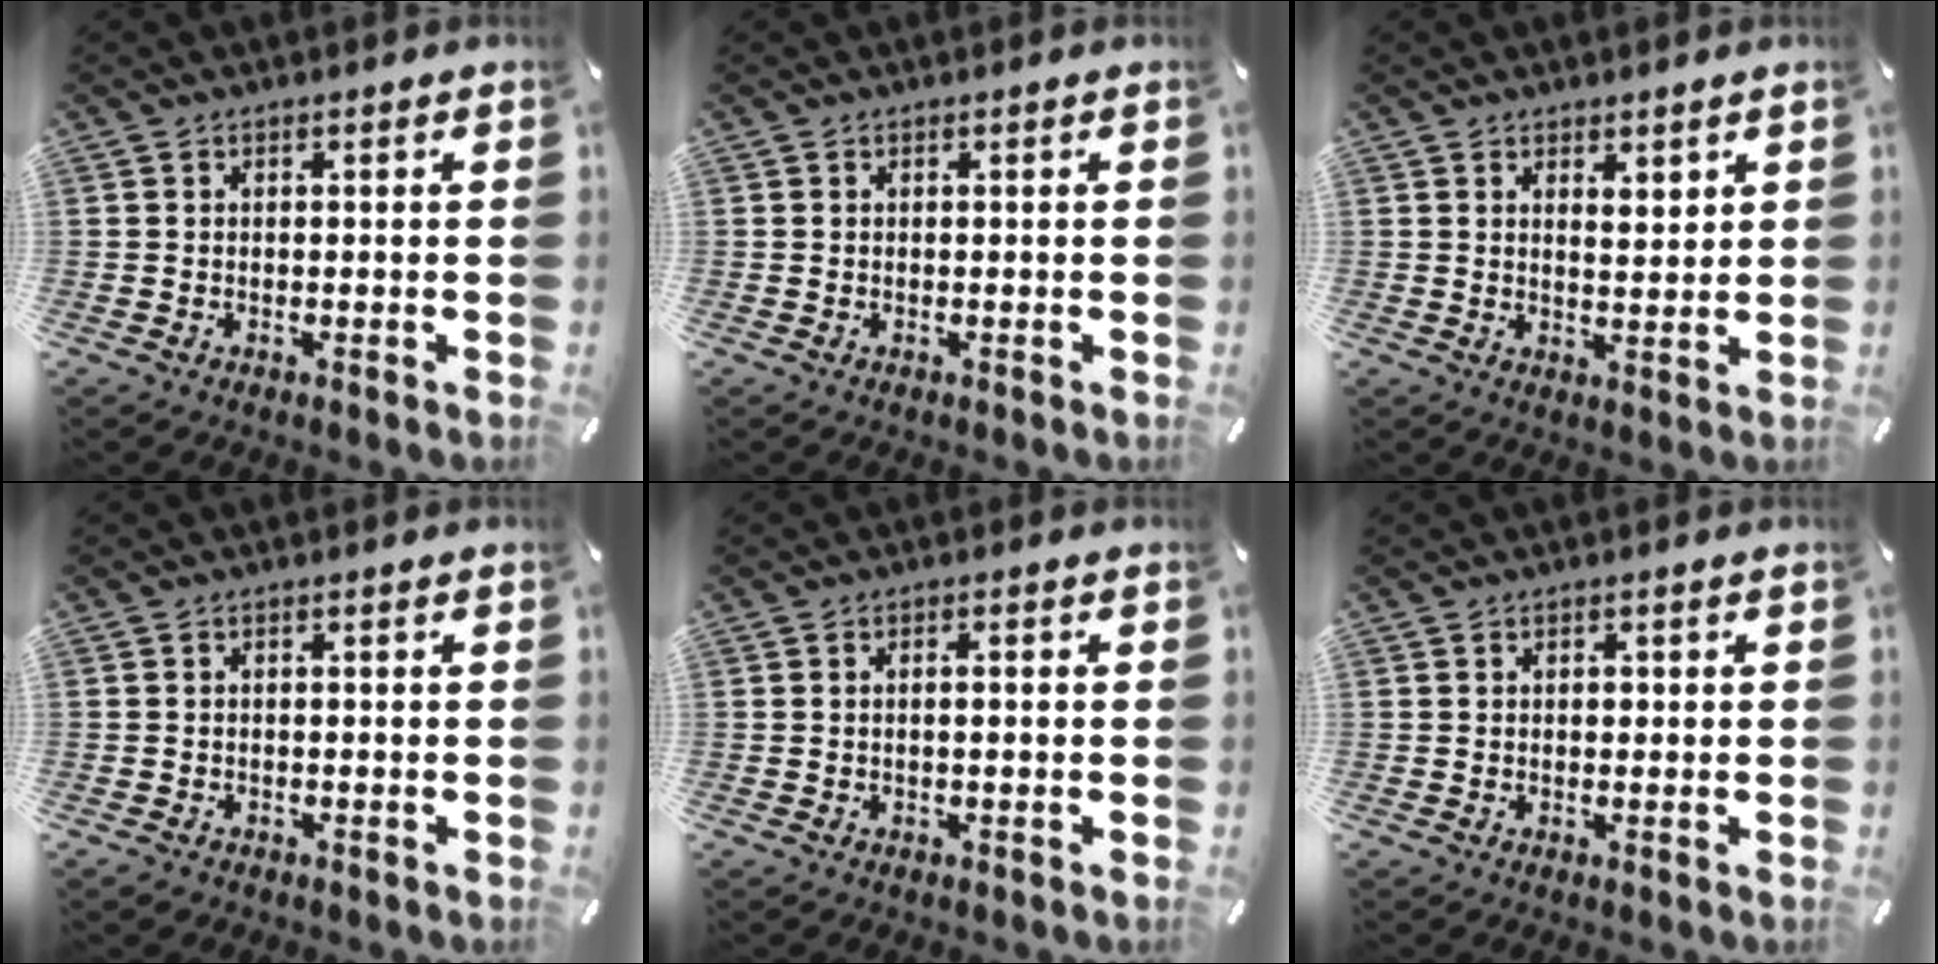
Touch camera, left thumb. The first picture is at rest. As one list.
[{"total": 0.0}, {"total": 3.2, "force": [2.5, 1.7, 1.1], "torque": [-0.003, -0.017, 0.042]}, {"total": 0.9, "force": [-0.7, 0.5, 0.1], "torque": [-0.003, 0.005, -0.016]}, {"total": 1.4, "force": [-0.5, 0.3, 1.3], "torque": [-0.023, 0.001, -0.008]}, {"total": 0.6, "force": [-0.1, 0.5, 0.3], "torque": [-0.006, 0.003, -0.002]}]